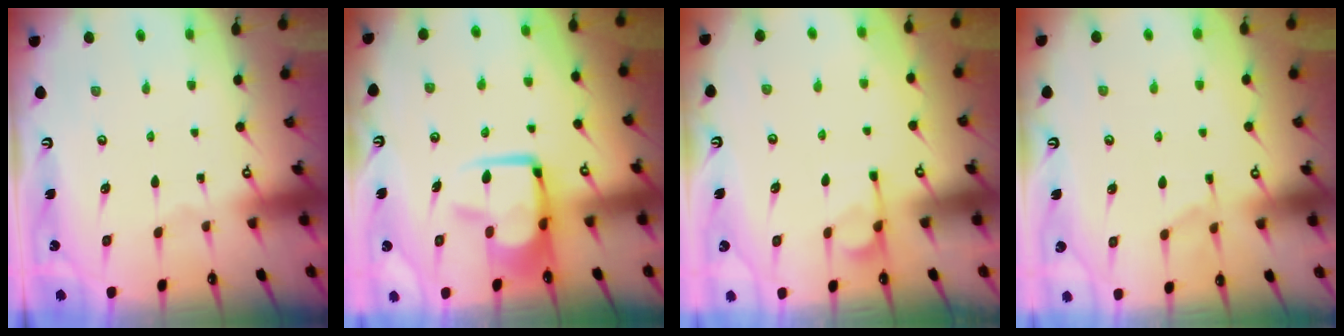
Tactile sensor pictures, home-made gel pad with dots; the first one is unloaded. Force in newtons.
{"total": 10.9, "press": 10.7, "slide": 1.8}
{"total": 1.2, "press": 0.3, "slide": 1.1}
{"total": 1.3, "press": 0.7, "slide": 1.1}